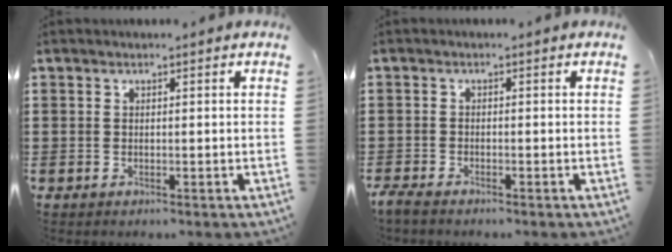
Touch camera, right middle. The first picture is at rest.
{"total": 1.7, "force": [-1.5, 0.3, 0.6], "torque": [-0.027, -0.003, -0.035]}